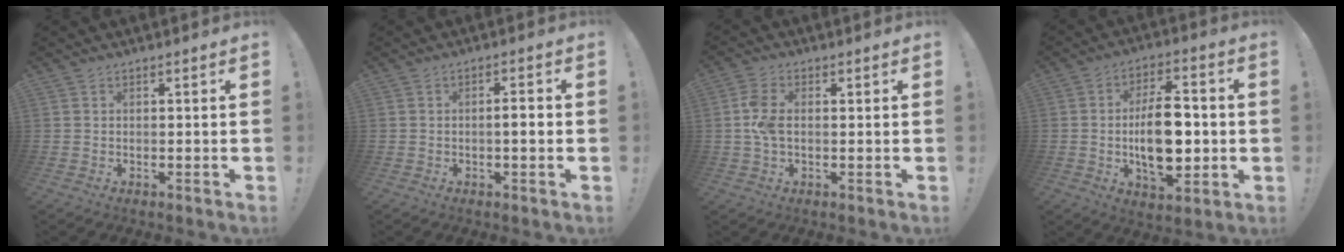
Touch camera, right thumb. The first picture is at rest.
{"total": 3.8, "force": [-0.7, 0.3, 3.7], "torque": [-0.065, 0.003, -0.017]}
{"total": 6.4, "force": [0.2, 3.7, 5.2], "torque": [-0.121, 0.002, 0.001]}
{"total": 15.8, "force": [-1.2, 8.6, 13.3], "torque": [-0.226, 0.002, -0.026]}